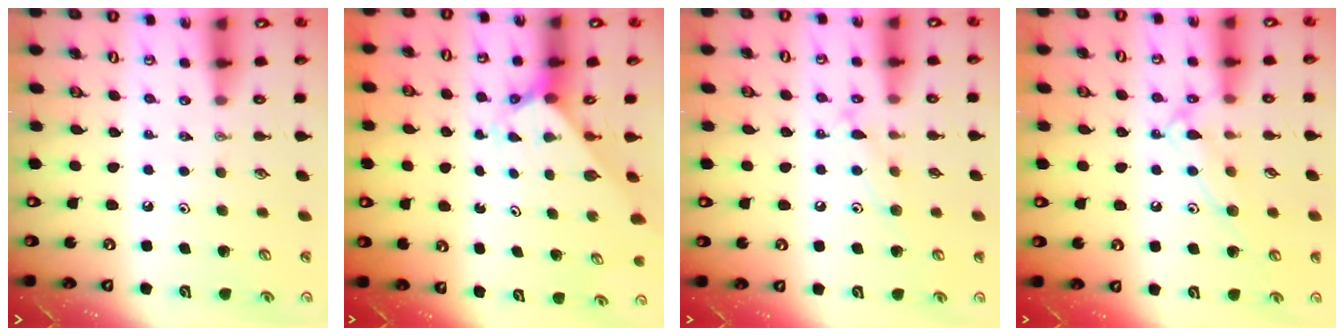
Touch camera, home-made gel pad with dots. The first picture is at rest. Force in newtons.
{"total": 2.5, "press": 2.5, "slide": 0.2}
{"total": 8.8, "press": 8.8, "slide": 0.6}
{"total": 11.3, "press": 11.3, "slide": 0.7}